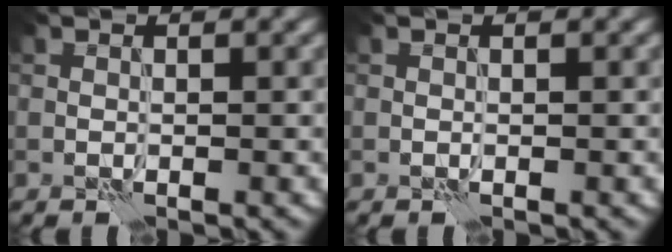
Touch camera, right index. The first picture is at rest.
{"total": 0.0}